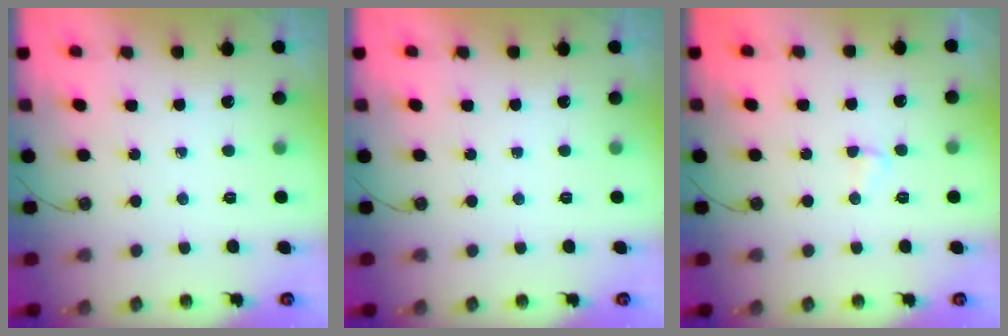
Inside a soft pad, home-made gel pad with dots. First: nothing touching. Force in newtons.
{"total": 0.0}
{"total": 2.5, "press": 2.5, "slide": 0.7}